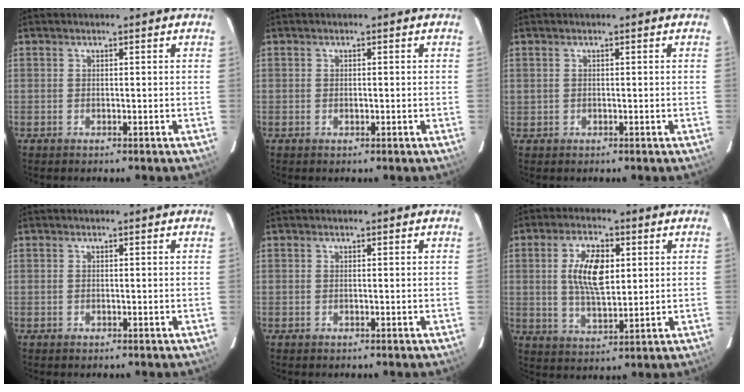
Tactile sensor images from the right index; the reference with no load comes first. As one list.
[{"total": 0.5, "force": [0.0, 0.4, 0.4], "torque": [-0.005, 0.002, 0.001]}, {"total": 0.6, "force": [0.1, 0.6, 0.1], "torque": [0.001, 0.001, 0.004]}, {"total": 0.0}, {"total": 0.0}, {"total": 9.6, "force": [2.0, 4.5, 8.3], "torque": [-0.156, 0.006, 0.039]}]